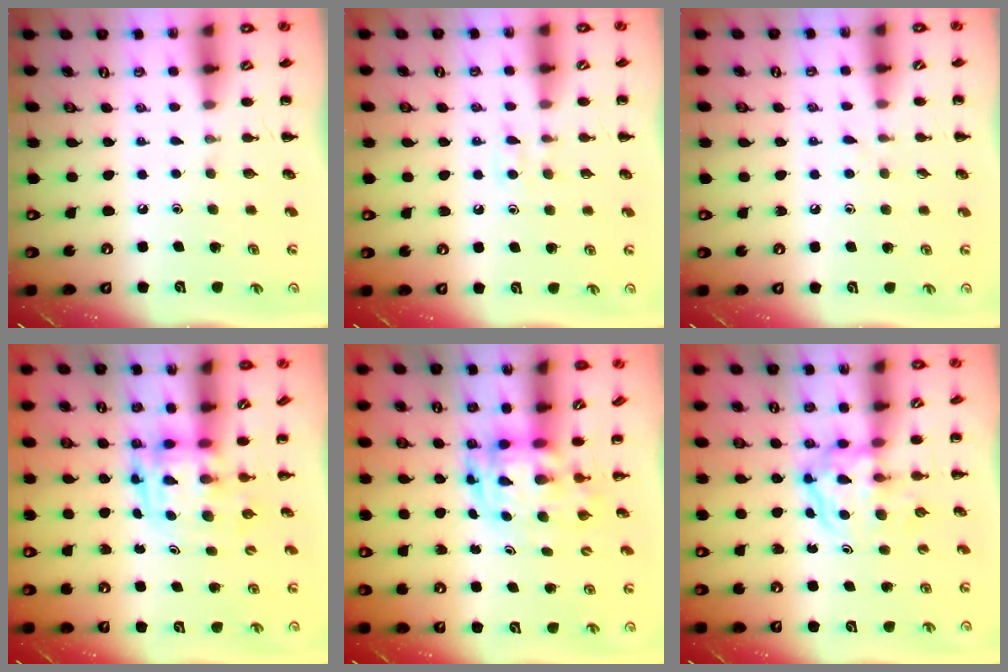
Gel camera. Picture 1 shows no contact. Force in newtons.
{"total": 4.5, "press": 4.3, "slide": 1.6}
{"total": 3.6, "press": 3.3, "slide": 1.4}
{"total": 3.8, "press": 3.7, "slide": 0.7}
{"total": 3.1, "press": 3.0, "slide": 0.7}
{"total": 3.9, "press": 3.9, "slide": 0.4}